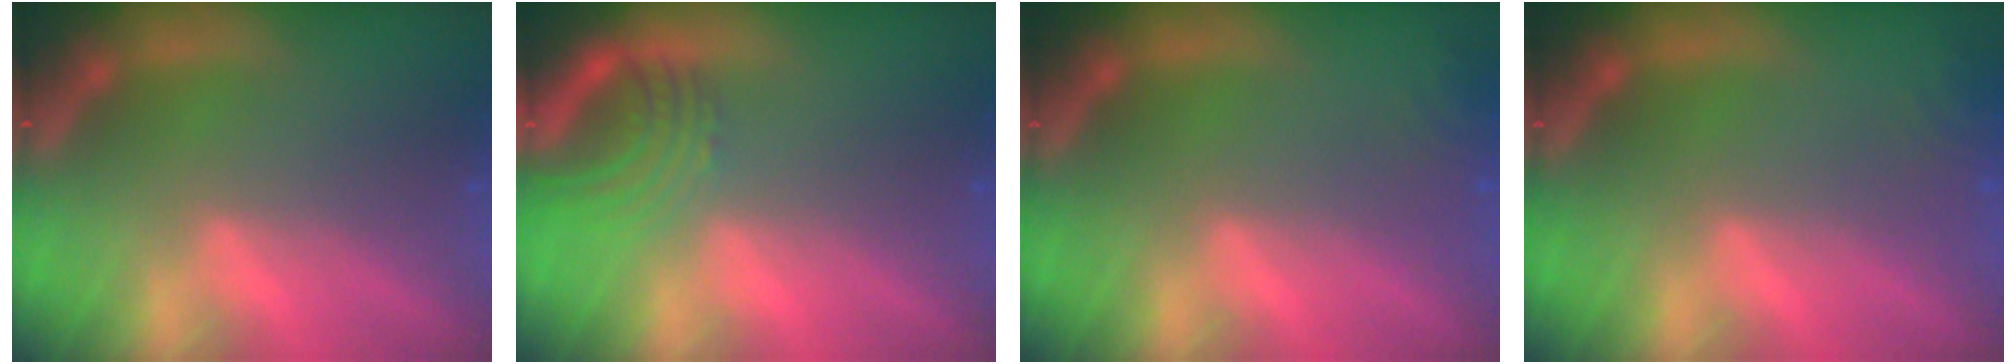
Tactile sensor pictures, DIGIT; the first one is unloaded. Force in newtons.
{"total": 4.5}
{"total": 2.4}
{"total": 2.4}